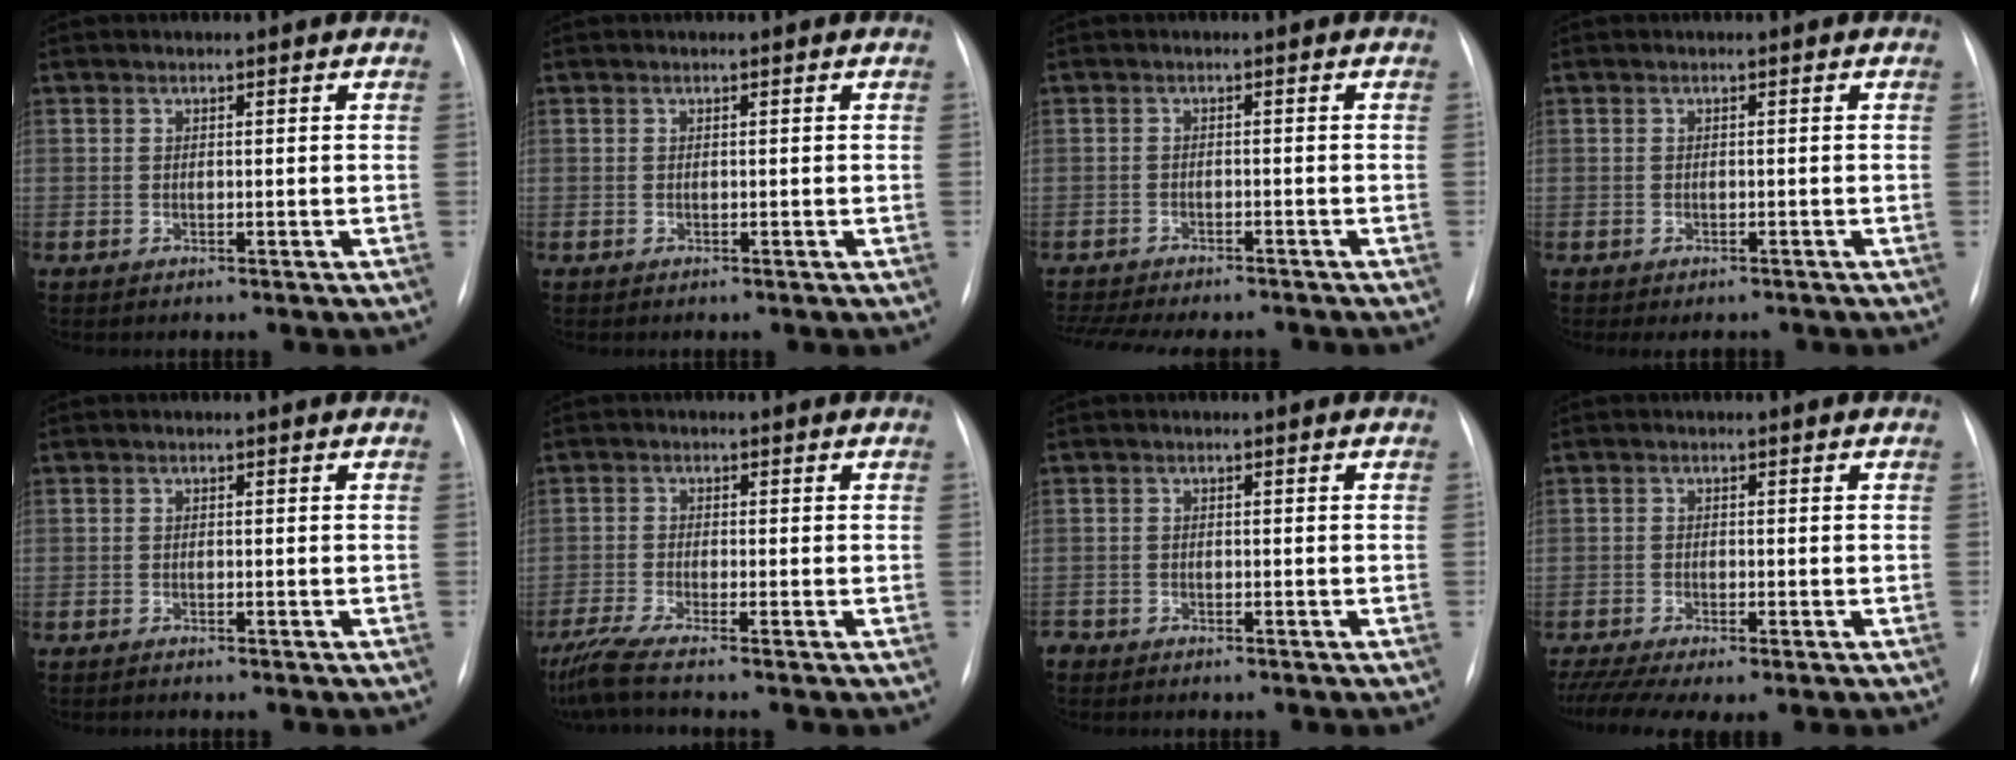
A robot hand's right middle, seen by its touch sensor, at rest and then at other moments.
{"total": 0.0}
{"total": 12.8, "force": [-11.4, 2.8, 5.2], "torque": [-0.101, -0.004, -0.154]}
{"total": 1.9, "force": [-1.6, 0.7, 0.6], "torque": [-0.006, -0.003, -0.017]}
{"total": 0.6, "force": [-0.6, -0.2, 0.2], "torque": [-0.004, -0.001, -0.011]}
{"total": 5.3, "force": [-4.4, -1.1, 2.8], "torque": [-0.059, -0.020, -0.083]}
{"total": 1.8, "force": [-1.7, 0.6, 0.2], "torque": [-0.003, -0.003, -0.029]}
{"total": 7.1, "force": [-4.8, 1.5, 4.9], "torque": [-0.091, -0.009, -0.083]}